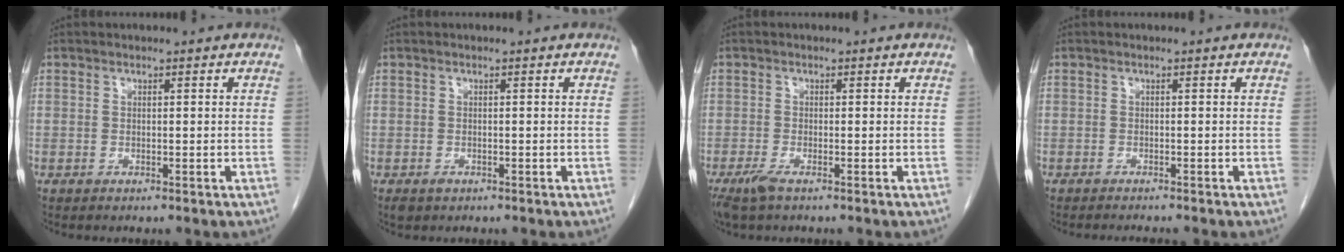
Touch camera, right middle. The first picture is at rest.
{"total": 1.4, "force": [-0.8, 0.9, 0.7], "torque": [-0.014, -0.001, -0.006]}
{"total": 2.6, "force": [-1.7, 0.5, 1.9], "torque": [-0.043, -0.007, -0.034]}
{"total": 3.4, "force": [-3.1, 0.1, 1.4], "torque": [-0.015, -0.004, -0.040]}